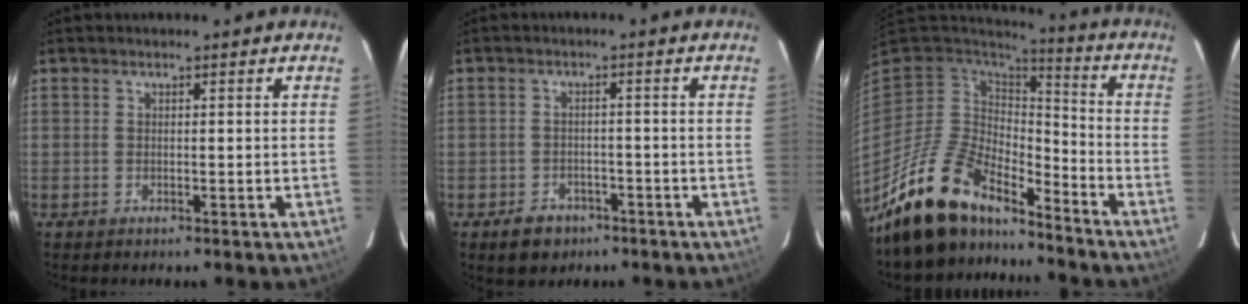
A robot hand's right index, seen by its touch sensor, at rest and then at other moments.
{"total": 5.4, "force": [-3.3, 3.9, 1.6], "torque": [-0.042, 0.011, -0.039]}
{"total": 17.2, "force": [-13.7, 6.7, 8.0], "torque": [-0.177, -0.010, -0.243]}